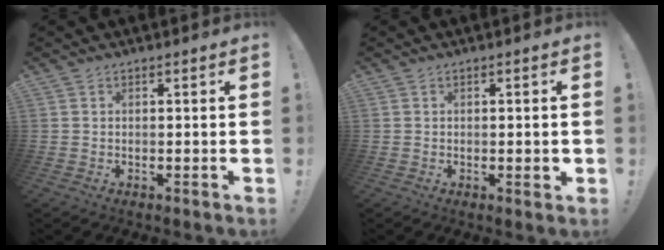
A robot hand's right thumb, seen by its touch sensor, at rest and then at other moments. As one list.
[{"total": 2.5, "force": [-0.2, 0.4, 2.4], "torque": [-0.026, -0.003, -0.006]}]